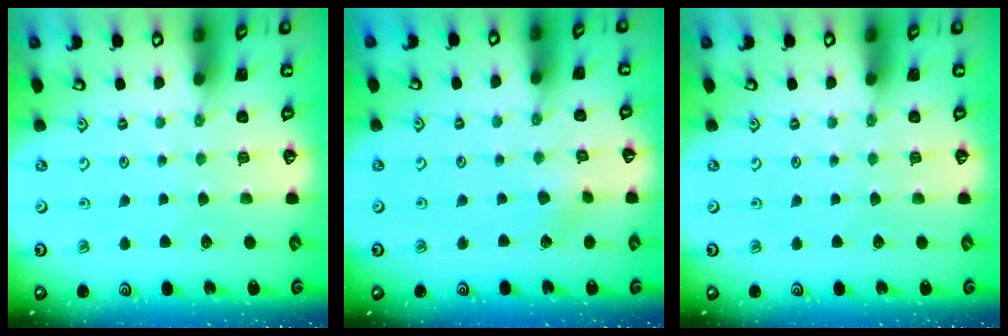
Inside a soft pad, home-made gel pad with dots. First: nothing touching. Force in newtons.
{"total": 2.5, "press": 2.5, "slide": 0.2}
{"total": 0.0}